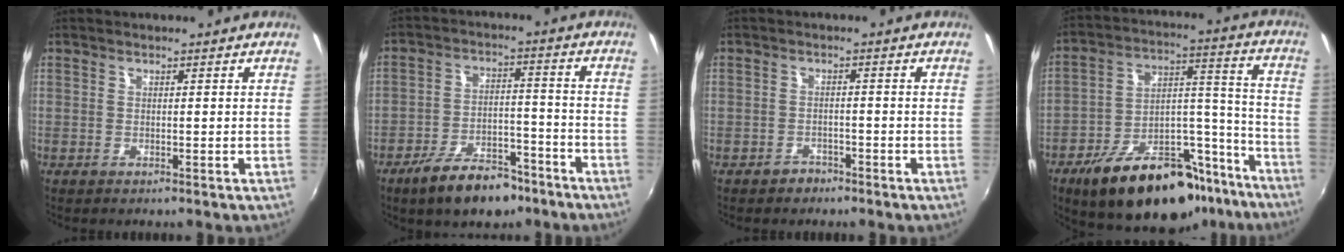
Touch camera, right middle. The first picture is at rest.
{"total": 11.6, "force": [-8.4, 5.5, 6.0], "torque": [-0.117, 0.012, -0.126]}
{"total": 2.4, "force": [-1.8, 1.5, 0.1], "torque": [-0.006, 0.004, -0.027]}
{"total": 25.0, "force": [-17.5, 11.7, 13.5], "torque": [-0.212, 0.047, -0.239]}